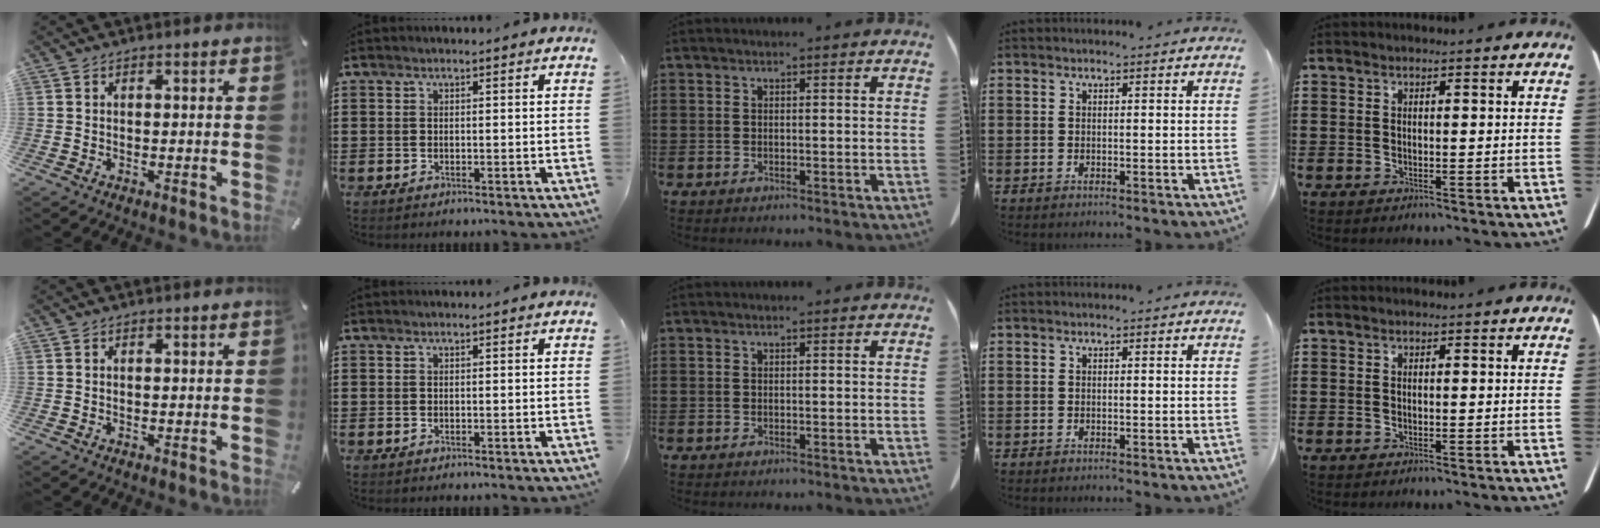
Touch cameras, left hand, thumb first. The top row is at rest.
{}